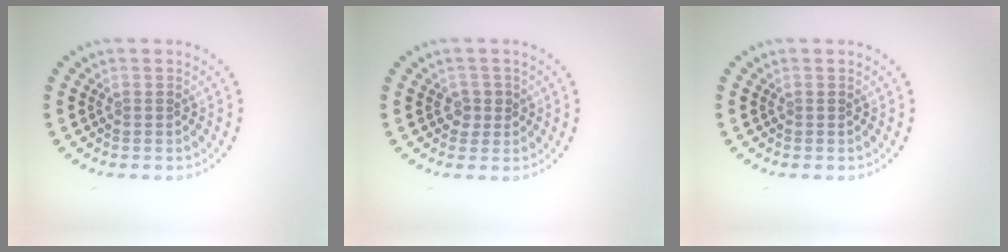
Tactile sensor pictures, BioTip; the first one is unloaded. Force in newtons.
{"total": 1.2, "press": 1.1, "slide": 0.4}
{"total": 0.0}